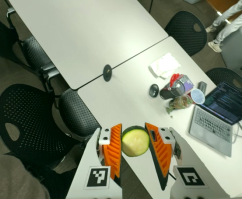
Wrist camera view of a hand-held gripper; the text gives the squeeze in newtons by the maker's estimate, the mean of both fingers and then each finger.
{"total": 11.8, "left": 12.0, "right": 11.6}